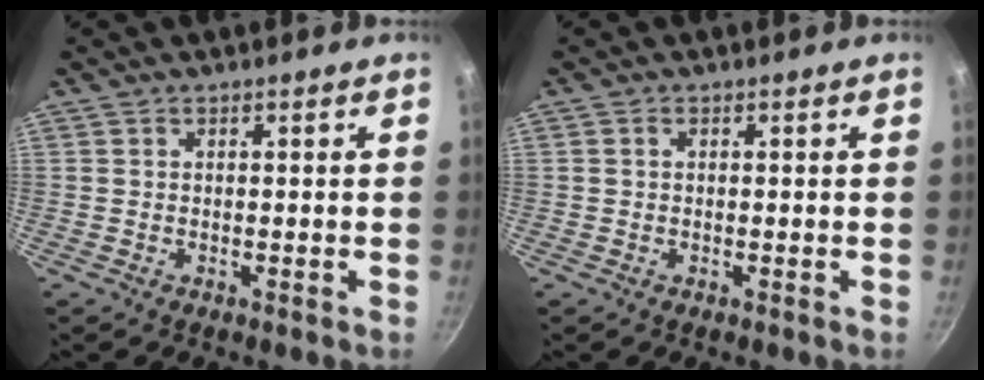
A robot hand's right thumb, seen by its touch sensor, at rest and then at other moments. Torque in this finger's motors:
{"motor_torque": [0.18, -0.46, -0.18, 0.09, 0.05]}